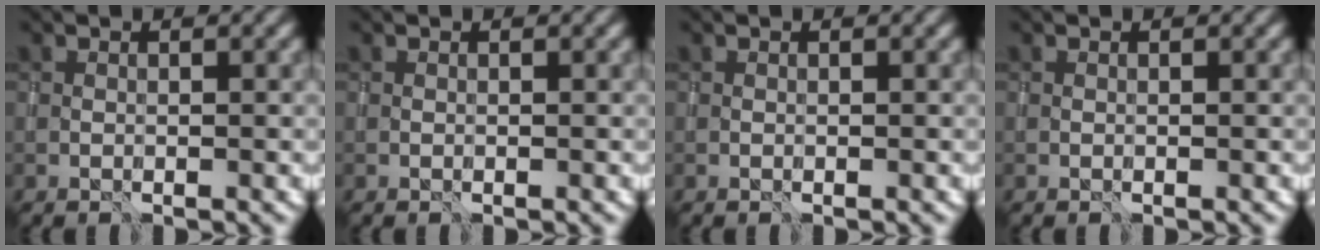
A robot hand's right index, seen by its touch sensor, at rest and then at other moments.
{"total": 0.0}
{"total": 0.0}
{"total": 0.0}